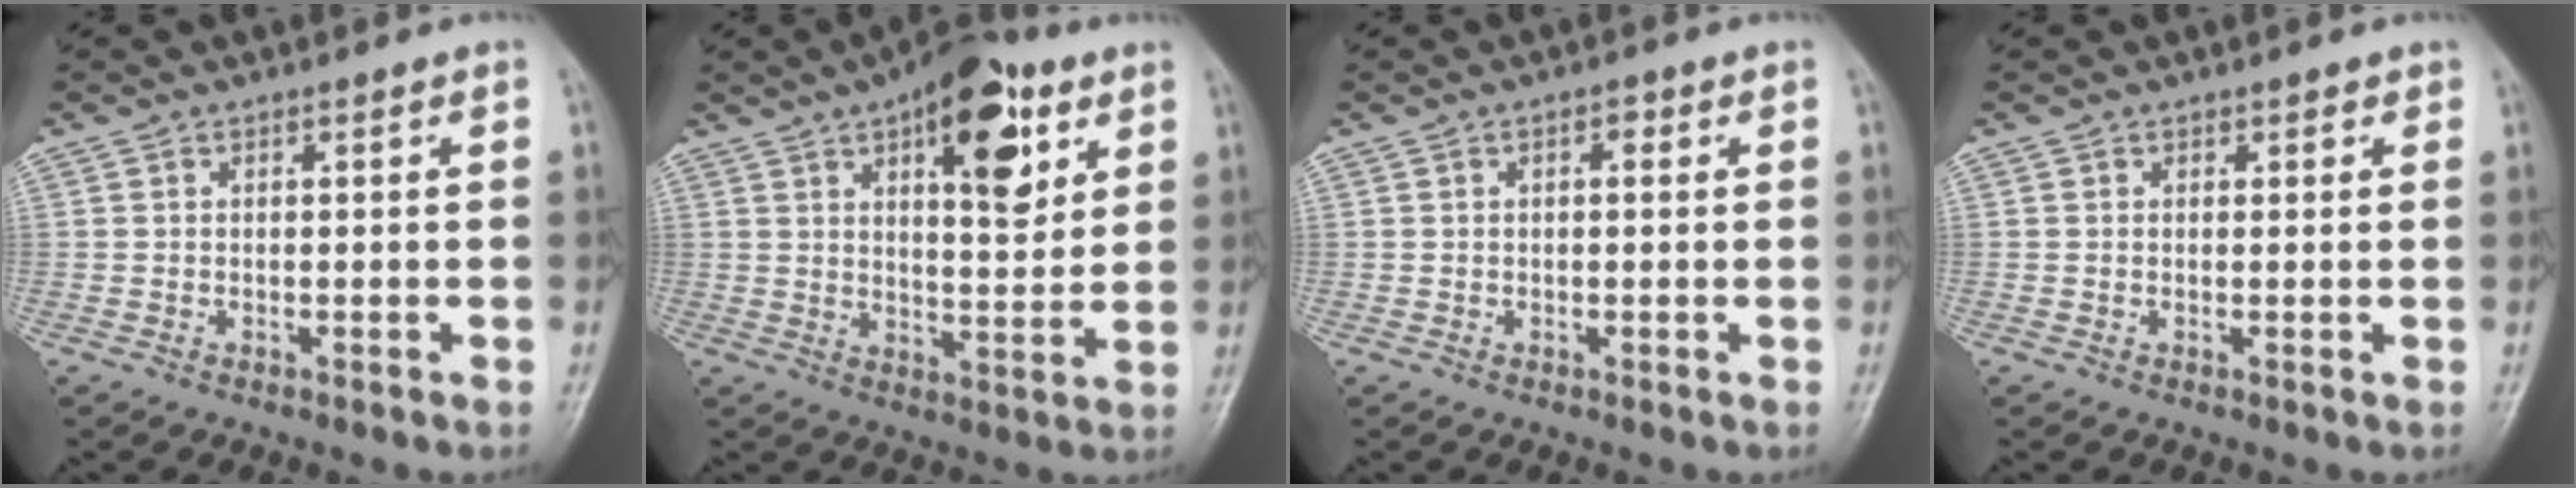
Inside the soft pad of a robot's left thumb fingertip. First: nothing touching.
{"total": 15.6, "force": [7.1, 6.7, 12.1], "torque": [-0.134, -0.024, 0.100]}
{"total": 1.6, "force": [0.4, 0.8, 1.4], "torque": [-0.017, 0.004, 0.003]}
{"total": 0.9, "force": [0.6, 0.6, 0.4], "torque": [0.005, -0.002, 0.004]}